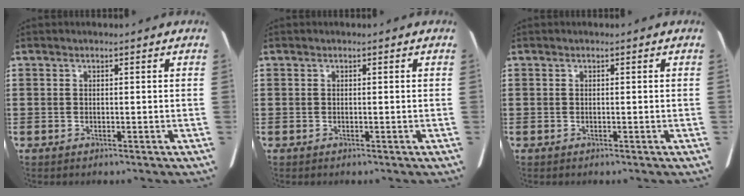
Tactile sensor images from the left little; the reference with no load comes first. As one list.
[{"total": 0.0}, {"total": 0.0}]